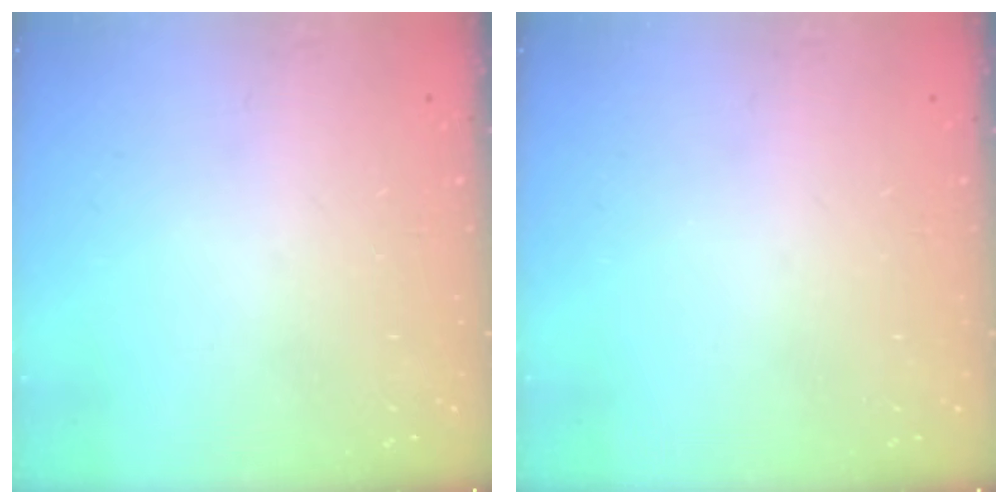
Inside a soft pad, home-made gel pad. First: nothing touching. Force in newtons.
{"total": 0.0}